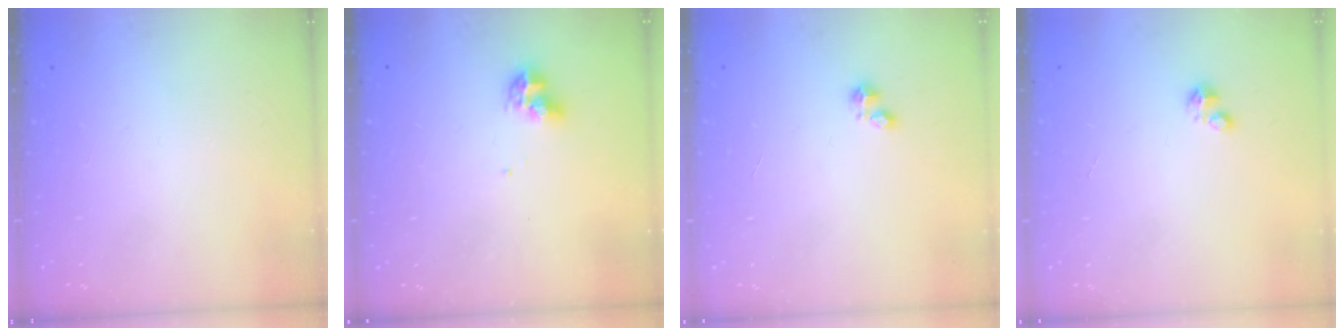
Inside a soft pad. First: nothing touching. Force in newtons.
{"total": 7.8, "press": 7.7, "slide": 0.6}
{"total": 1.9, "press": 1.8, "slide": 0.2}
{"total": 0.9, "press": 0.9, "slide": 0.1}